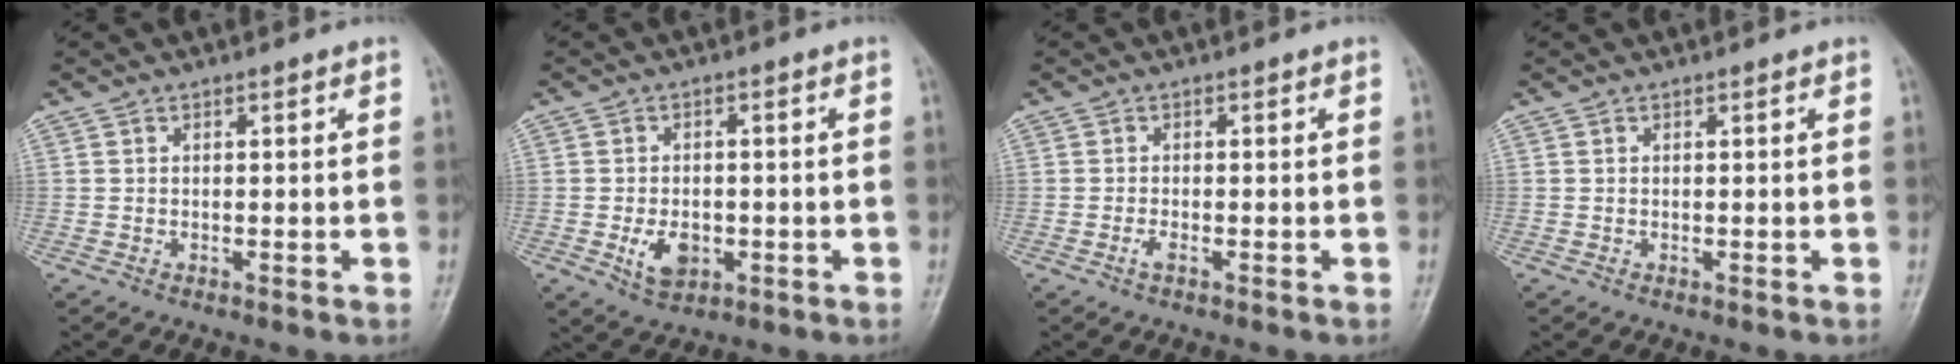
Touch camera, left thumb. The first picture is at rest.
{"total": 5.5, "force": [-1.7, 3.8, 3.6], "torque": [-0.053, -0.002, -0.024]}
{"total": 1.1, "force": [-0.8, 0.3, 0.7], "torque": [-0.021, 0.000, -0.017]}
{"total": 0.0}